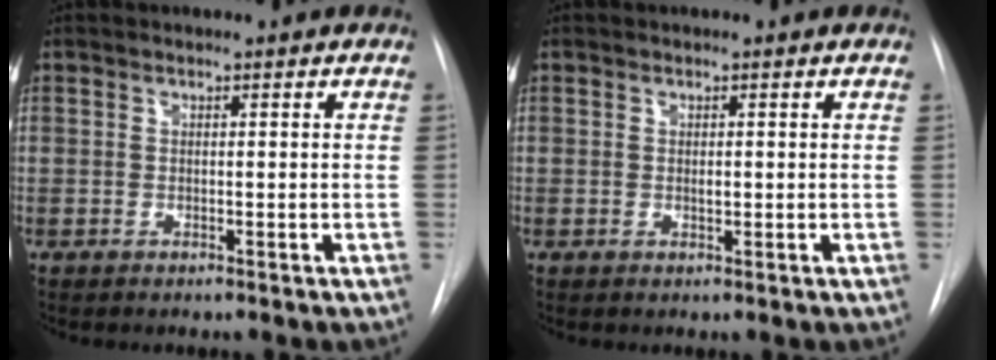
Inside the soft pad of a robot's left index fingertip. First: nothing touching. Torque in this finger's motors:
{"motor_torque": [-0.08, 0.00, 0.00, 0.02]}